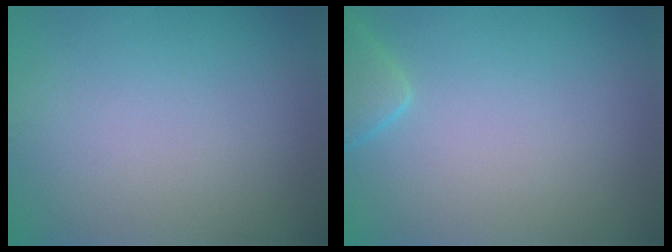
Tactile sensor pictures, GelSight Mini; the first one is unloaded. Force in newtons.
{"total": 1.9, "press": 1.9, "slide": 0.2}